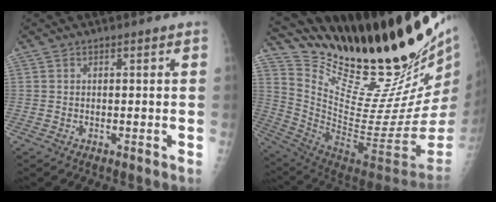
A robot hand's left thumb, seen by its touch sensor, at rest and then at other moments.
{"total": 31.8, "force": [24.6, 5.6, 19.4], "torque": [-0.280, -0.150, 0.387]}